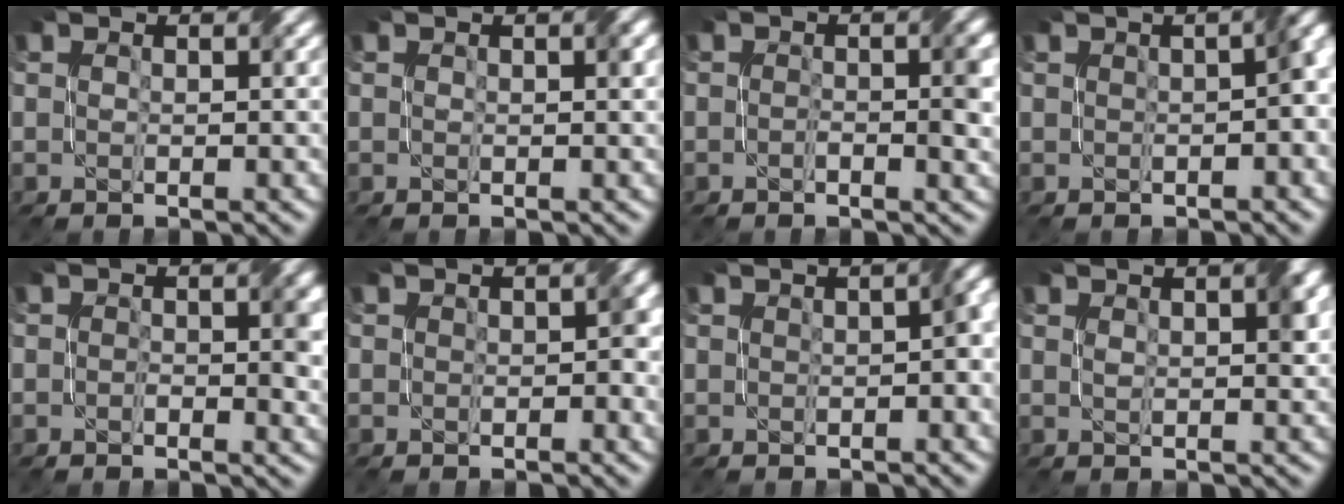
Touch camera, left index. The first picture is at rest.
{"total": 0.6, "force": [0.2, 0.1, 0.6], "torque": [-0.008, 0.002, 0.003]}
{"total": 2.6, "force": [-0.3, 0.8, 2.5], "torque": [-0.038, -0.001, -0.007]}
{"total": 3.5, "force": [0.2, 1.0, 3.3], "torque": [-0.035, 0.014, 0.008]}
{"total": 2.7, "force": [0.0, 1.4, 2.3], "torque": [-0.028, -0.002, -0.002]}
{"total": 2.2, "force": [0.1, 1.4, 1.7], "torque": [-0.021, 0.002, -0.001]}
{"total": 2.5, "force": [0.1, 0.8, 2.4], "torque": [-0.032, 0.011, 0.002]}
{"total": 2.4, "force": [0.8, 0.8, 2.1], "torque": [-0.032, 0.007, 0.016]}